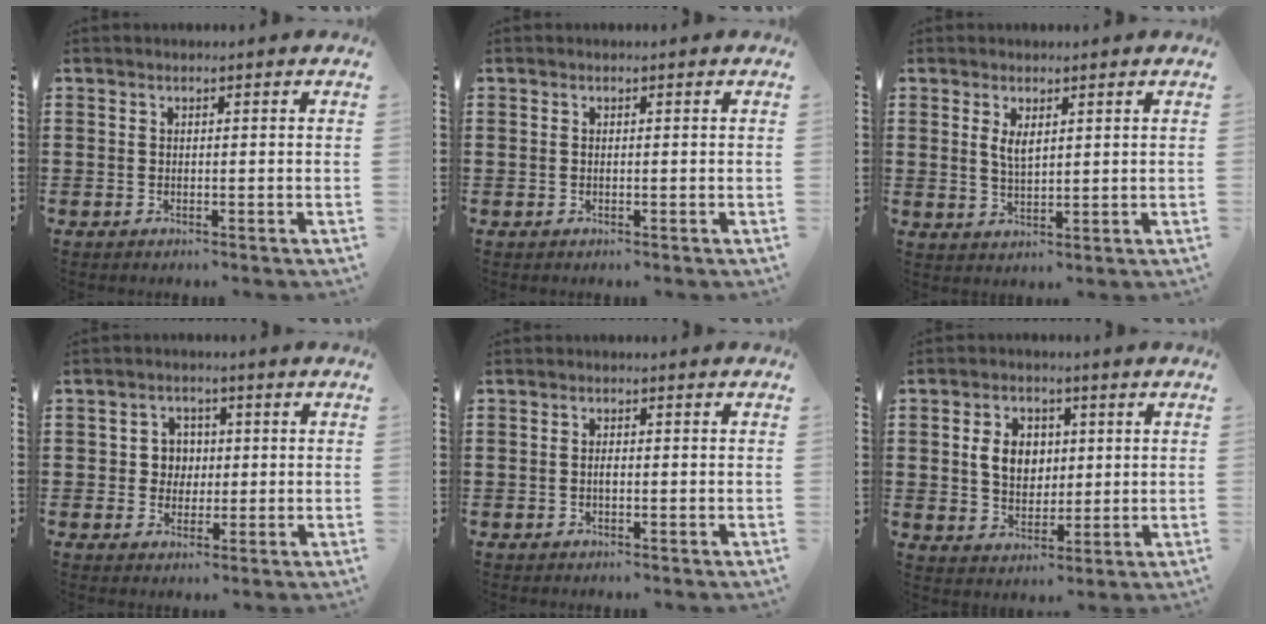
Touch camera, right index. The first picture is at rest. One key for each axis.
{"total": 0.0}
{"total": 2.9, "fx": 1.2, "fy": 1.2, "fz": 2.3, "tx": -0.049, "ty": 0.003, "tz": 0.020}
{"total": 3.8, "fx": 0.2, "fy": 3.5, "fz": 1.3, "tx": -0.039, "ty": 0.013, "tz": -0.001}
{"total": 0.9, "fx": -0.2, "fy": 0.3, "fz": 0.9, "tx": -0.018, "ty": -0.003, "tz": -0.004}
{"total": 6.2, "fx": 1.0, "fy": 4.7, "fz": 4.0, "tx": -0.092, "ty": 0.010, "tz": 0.012}